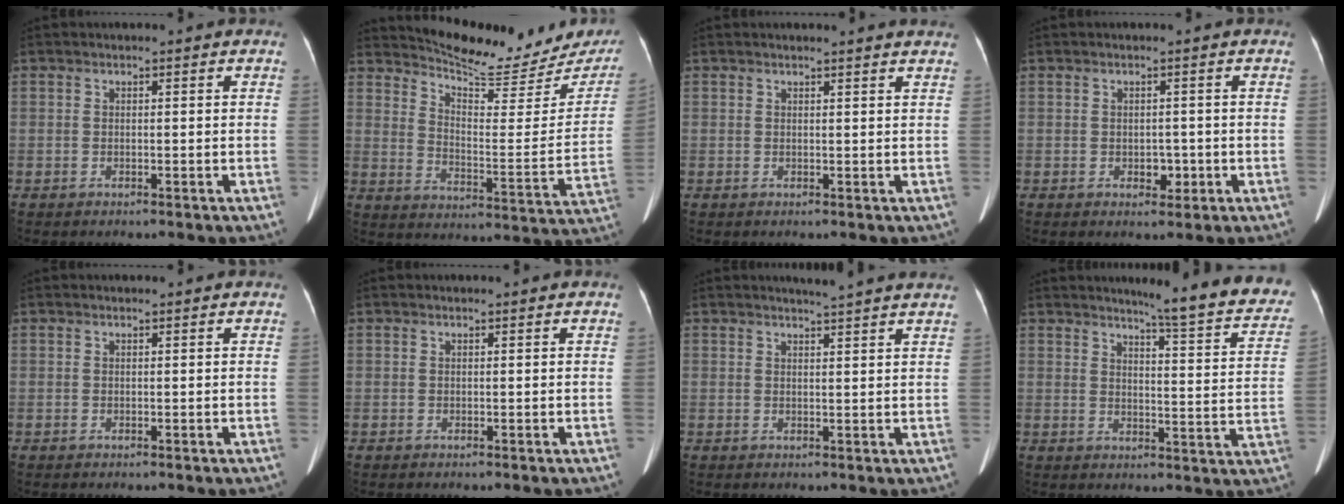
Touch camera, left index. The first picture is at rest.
{"total": 18.4, "force": [17.4, 3.3, 5.0], "torque": [-0.064, -0.066, 0.220]}
{"total": 4.3, "force": [4.1, -0.1, 1.2], "torque": [-0.018, 0.005, 0.036]}
{"total": 1.9, "force": [-0.5, 1.5, 1.2], "torque": [-0.016, 0.001, 0.000]}
{"total": 0.0}
{"total": 0.0}
{"total": 5.7, "force": [5.2, -0.6, 2.2], "torque": [-0.031, 0.006, 0.053]}
{"total": 16.7, "force": [14.7, 1.1, 7.9], "torque": [-0.087, -0.066, 0.160]}